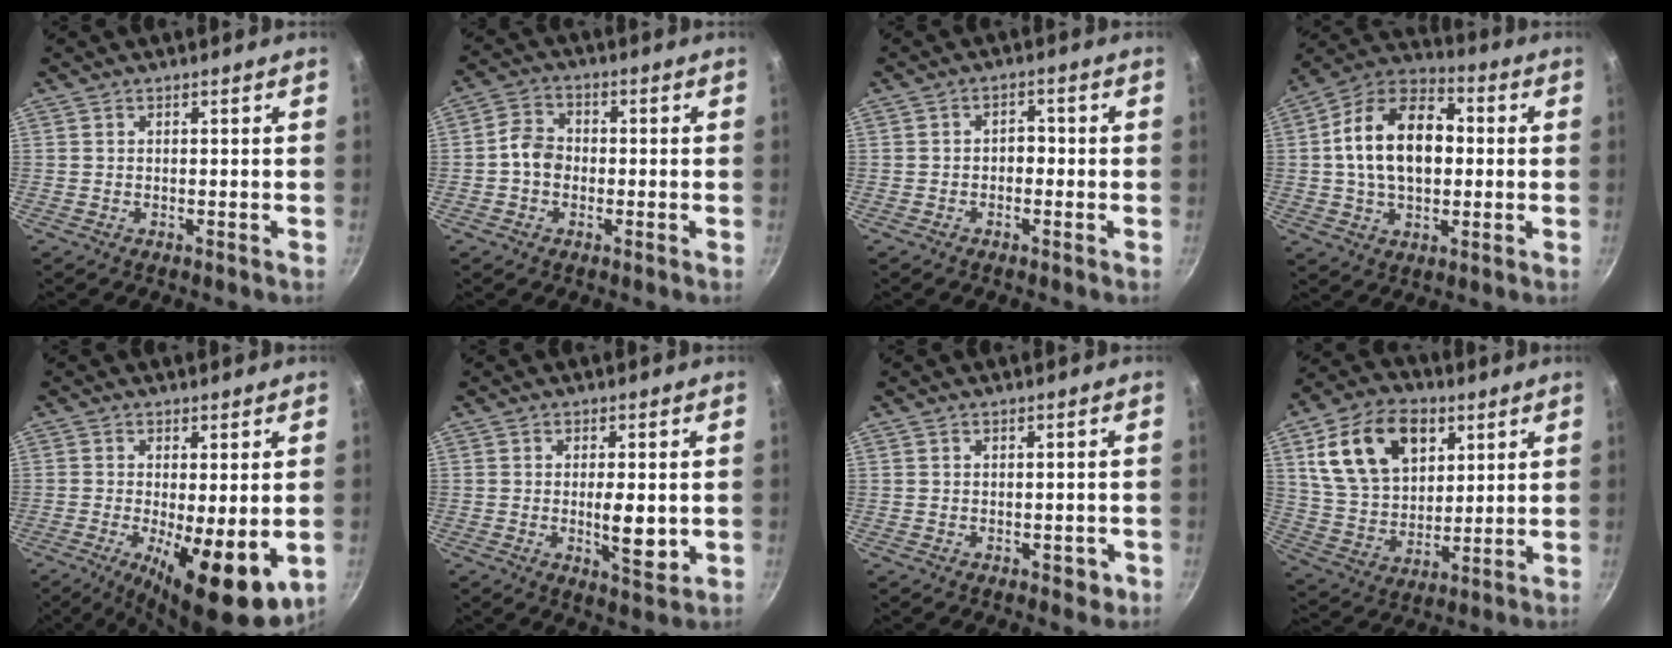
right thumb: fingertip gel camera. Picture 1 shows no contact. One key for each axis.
{"total": 5.2, "fx": -1.0, "fy": 4.2, "fz": 2.9, "tx": -0.030, "ty": 0.023, "tz": -0.029}
{"total": 2.4, "fx": -0.8, "fy": 1.8, "fz": 1.5, "tx": -0.006, "ty": 0.013, "tz": -0.015}
{"total": 17.6, "fx": 1.1, "fy": 11.5, "fz": 13.3, "tx": -0.194, "ty": 0.029, "tz": 0.004}
{"total": 12.9, "fx": -2.8, "fy": 4.1, "fz": 11.9, "tx": -0.175, "ty": -0.011, "tz": -0.033}
{"total": 6.5, "fx": -0.4, "fy": 2.1, "fz": 6.2, "tx": -0.097, "ty": -0.012, "tz": -0.003}
{"total": 2.5, "fx": -0.8, "fy": 1.5, "fz": 1.7, "tx": -0.005, "ty": 0.010, "tz": -0.006}
{"total": 19.0, "fx": 7.4, "fy": 12.6, "fz": 12.2, "tx": -0.191, "ty": -0.015, "tz": 0.134}